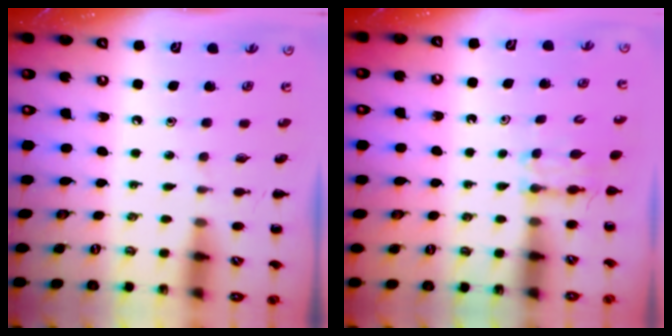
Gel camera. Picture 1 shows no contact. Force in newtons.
{"total": 4.0, "press": 3.7, "slide": 1.3}